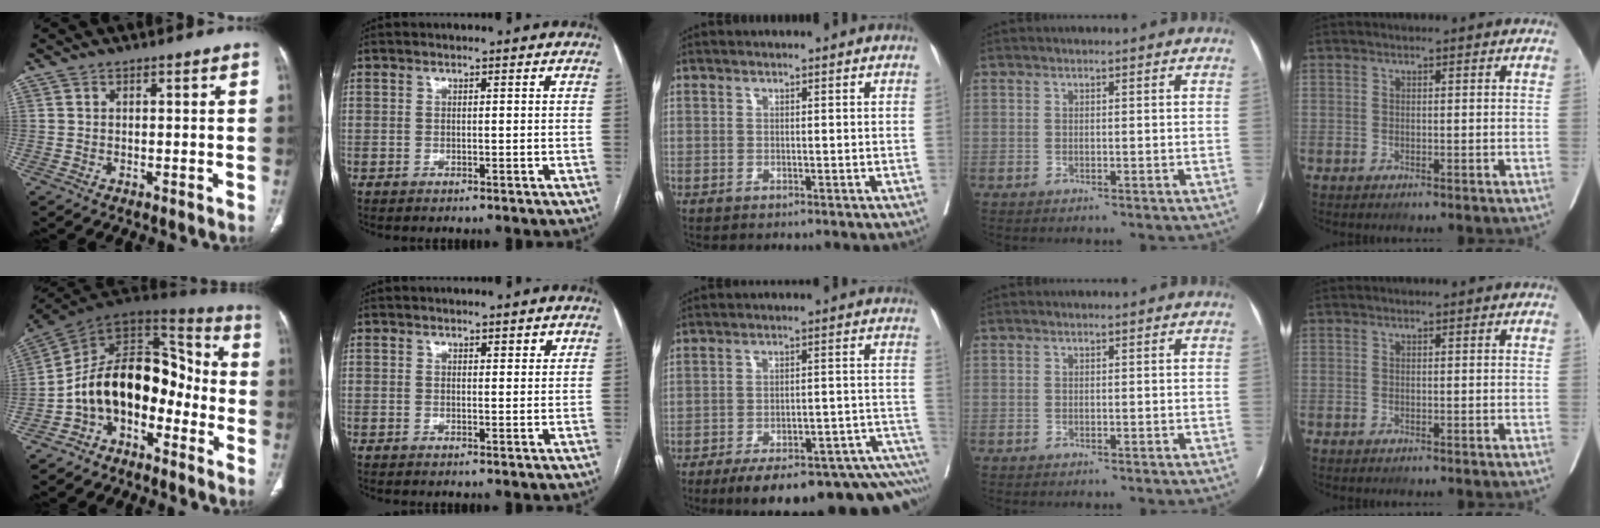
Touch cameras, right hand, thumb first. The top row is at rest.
{"thumb": {"total": 16.8, "force": [-5.5, 10.9, 11.6], "torque": [-0.156, 0.105, -0.105]}, "index": {"total": 1.5, "force": [1.0, 0.5, 0.9], "torque": [-0.011, 0.001, 0.013]}, "middle": {"total": 23.9, "force": [-20.2, 4.3, 12.1], "torque": [-0.079, 0.018, -0.262]}}